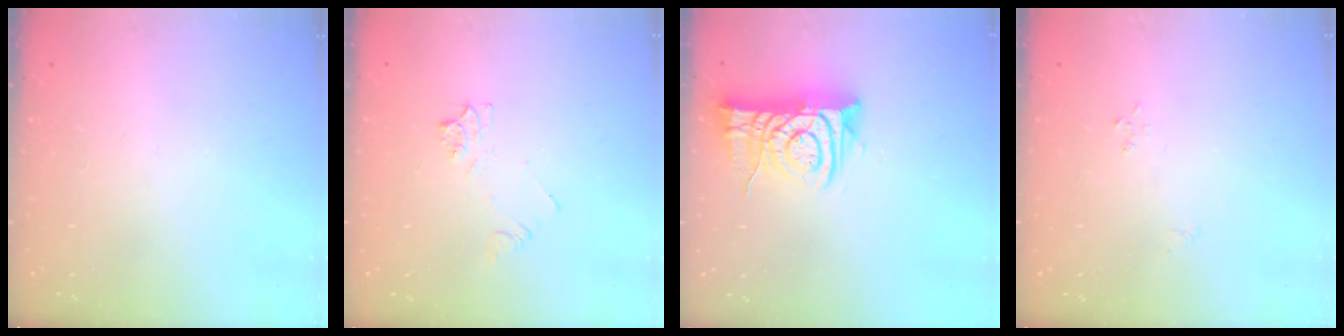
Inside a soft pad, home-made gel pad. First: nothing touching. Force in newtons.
{"total": 5.9, "press": 5.9, "slide": 0.8}
{"total": 10.6, "press": 10.6, "slide": 1.0}
{"total": 2.3, "press": 2.3, "slide": 0.2}